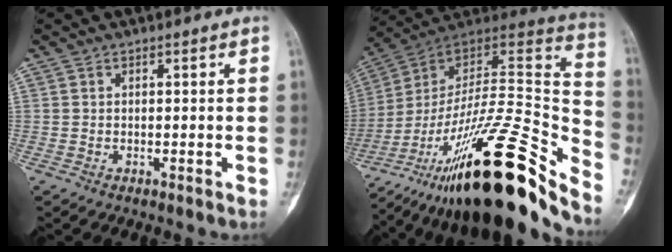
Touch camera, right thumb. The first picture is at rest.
{"total": 36.3, "force": [-24.2, 8.7, 25.7], "torque": [-0.344, 0.060, -0.384]}